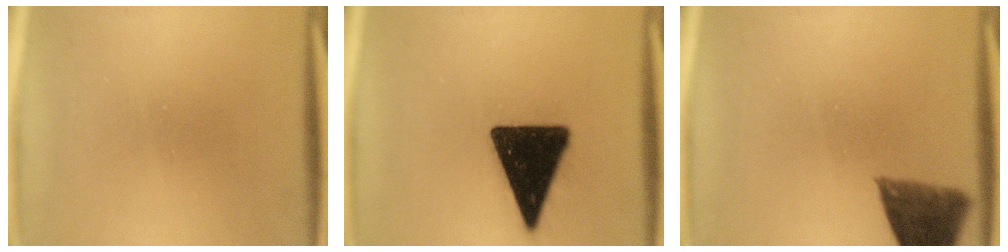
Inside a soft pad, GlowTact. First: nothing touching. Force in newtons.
{"total": 17.1}
{"total": 8.2}